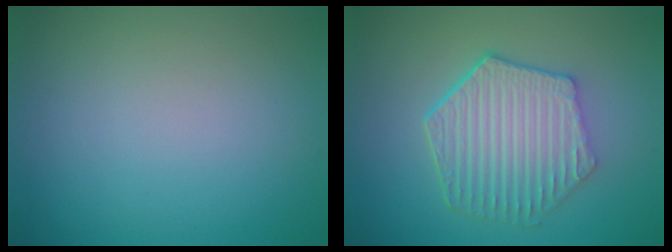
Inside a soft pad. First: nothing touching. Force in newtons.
{"total": 6.2, "press": 4.6, "slide": 4.1}